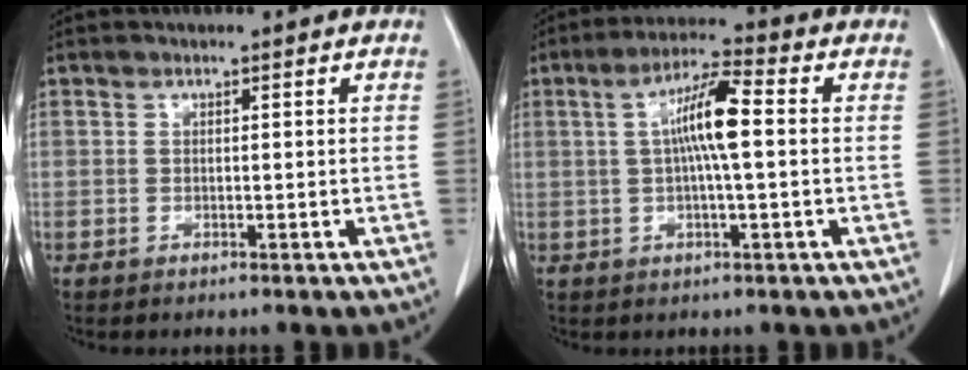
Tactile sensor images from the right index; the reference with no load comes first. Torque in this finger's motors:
{"motor_torque": [1.25, 0.02, 0.56, 0.11]}